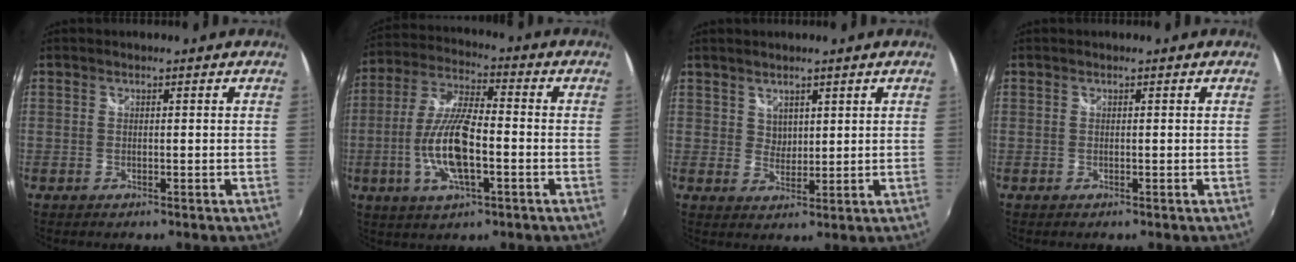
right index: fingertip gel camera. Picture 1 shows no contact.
{"total": 13.1, "force": [-3.4, 4.1, 12.0], "torque": [-0.247, -0.003, -0.065]}
{"total": 2.8, "force": [1.9, 2.0, 0.5], "torque": [0.001, 0.002, 0.036]}
{"total": 0.0}